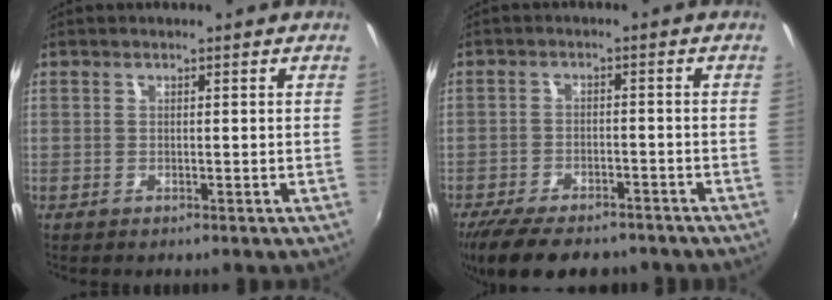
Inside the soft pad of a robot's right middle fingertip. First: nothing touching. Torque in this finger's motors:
{"motor_torque": [1.17, -0.96, 0.20, 0.07]}